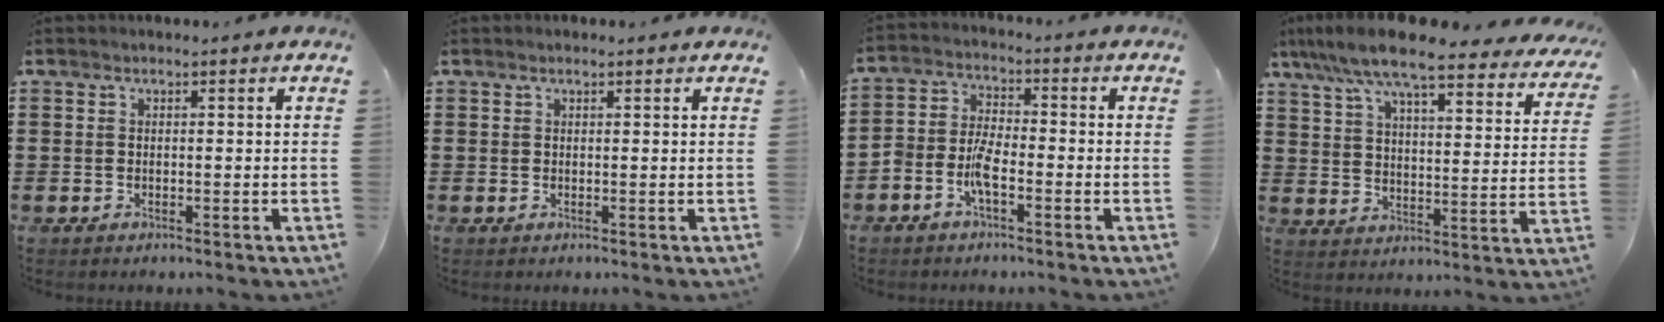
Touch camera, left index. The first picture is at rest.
{"total": 0.6, "force": [0.4, 0.1, 0.4], "torque": [-0.009, 0.002, 0.008]}
{"total": 4.6, "force": [-2.6, 1.7, 3.4], "torque": [-0.078, 0.004, -0.052]}
{"total": 9.1, "force": [7.8, 0.8, 4.8], "torque": [-0.123, -0.040, 0.130]}